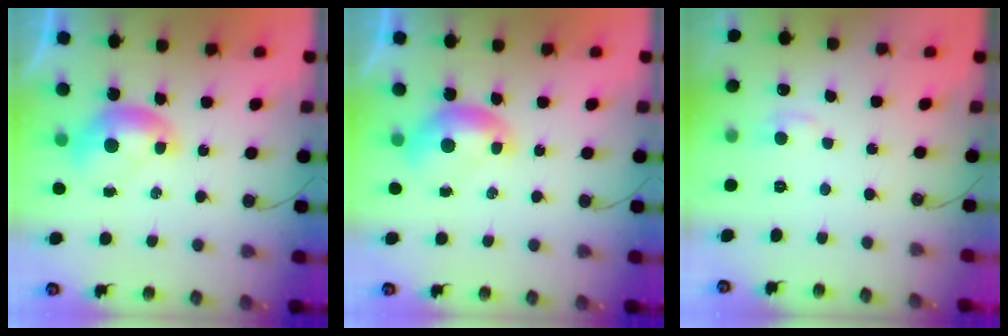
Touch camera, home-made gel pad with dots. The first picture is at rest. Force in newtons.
{"total": 0.0}
{"total": 0.9, "press": 0.5, "slide": 0.7}